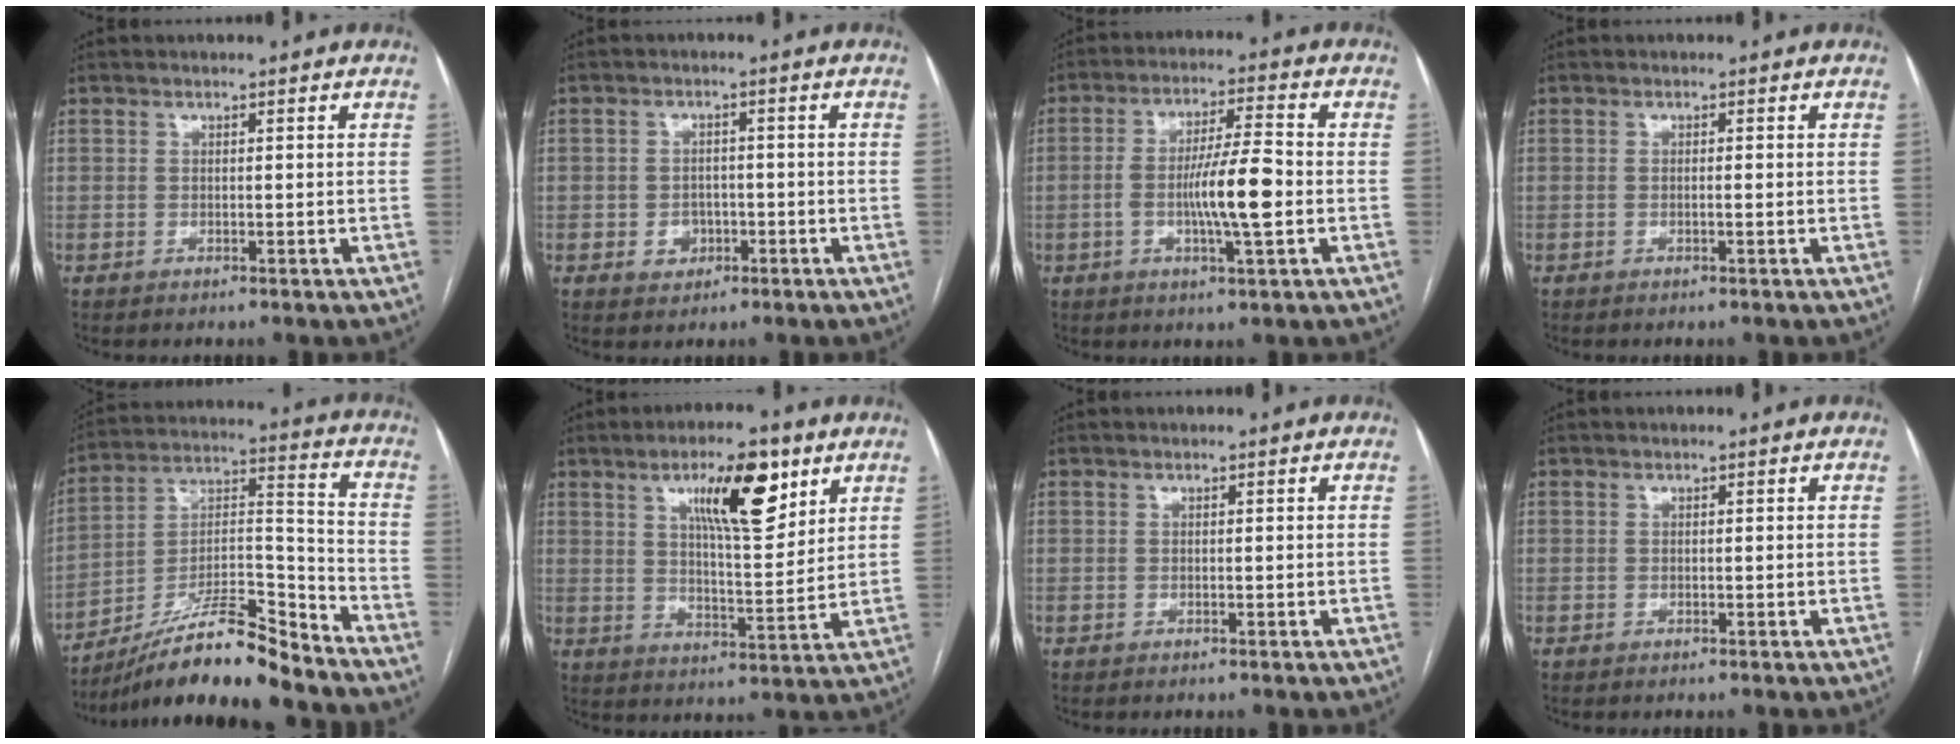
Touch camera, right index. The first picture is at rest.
{"total": 3.4, "force": [-1.2, 2.9, 1.4], "torque": [-0.016, 0.008, -0.011]}
{"total": 9.5, "force": [-1.7, 0.8, 9.3], "torque": [-0.166, 0.003, -0.032]}
{"total": 0.5, "force": [-0.2, 0.0, 0.5], "torque": [-0.007, 0.001, -0.003]}
{"total": 15.9, "force": [-13.7, 1.0, 7.9], "torque": [-0.134, 0.027, -0.237]}
{"total": 12.0, "force": [6.2, 2.9, 9.8], "torque": [-0.159, 0.002, 0.101]}
{"total": 0.0}
{"total": 0.0}